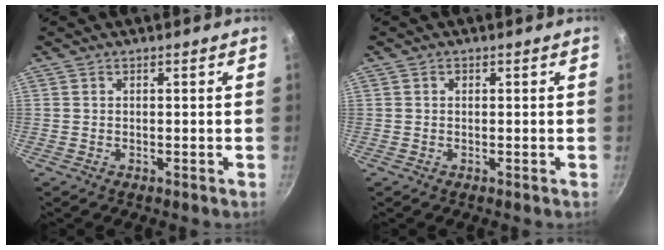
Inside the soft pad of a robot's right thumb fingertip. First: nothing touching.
{"total": 0.5, "force": [0.1, 0.5, 0.2], "torque": [-0.002, 0.004, 0.002]}